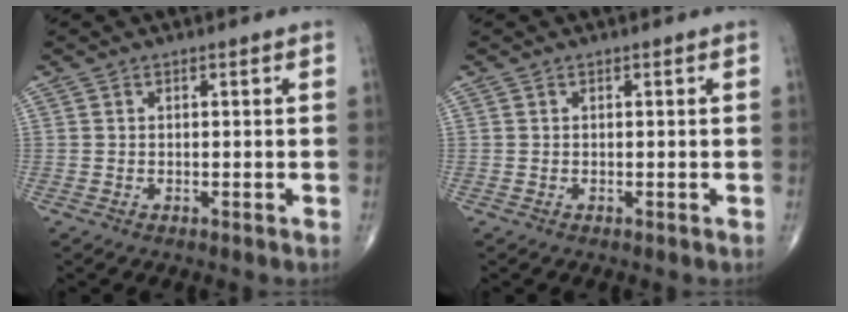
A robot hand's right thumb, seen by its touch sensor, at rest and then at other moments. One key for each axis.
{"total": 0.0}